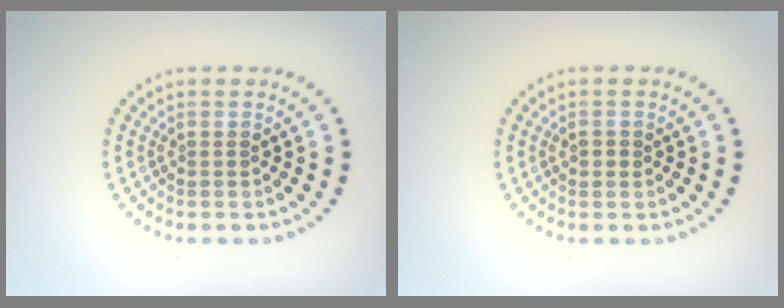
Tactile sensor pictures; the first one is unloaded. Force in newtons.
{"total": 0.9, "press": 0.9, "slide": 0.1}